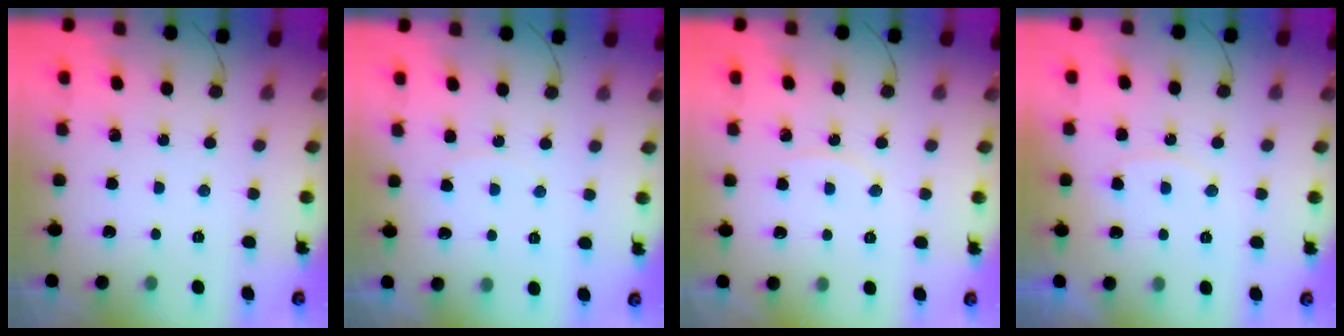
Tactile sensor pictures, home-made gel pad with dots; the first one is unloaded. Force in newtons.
{"total": 5.7, "press": 5.7, "slide": 0.1}
{"total": 5.9, "press": 5.9, "slide": 0.2}
{"total": 6.7, "press": 6.7, "slide": 0.6}